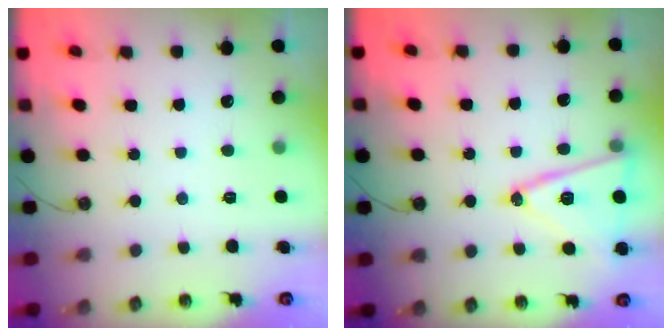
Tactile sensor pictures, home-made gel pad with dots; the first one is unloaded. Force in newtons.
{"total": 15.3, "press": 14.8, "slide": 3.5}